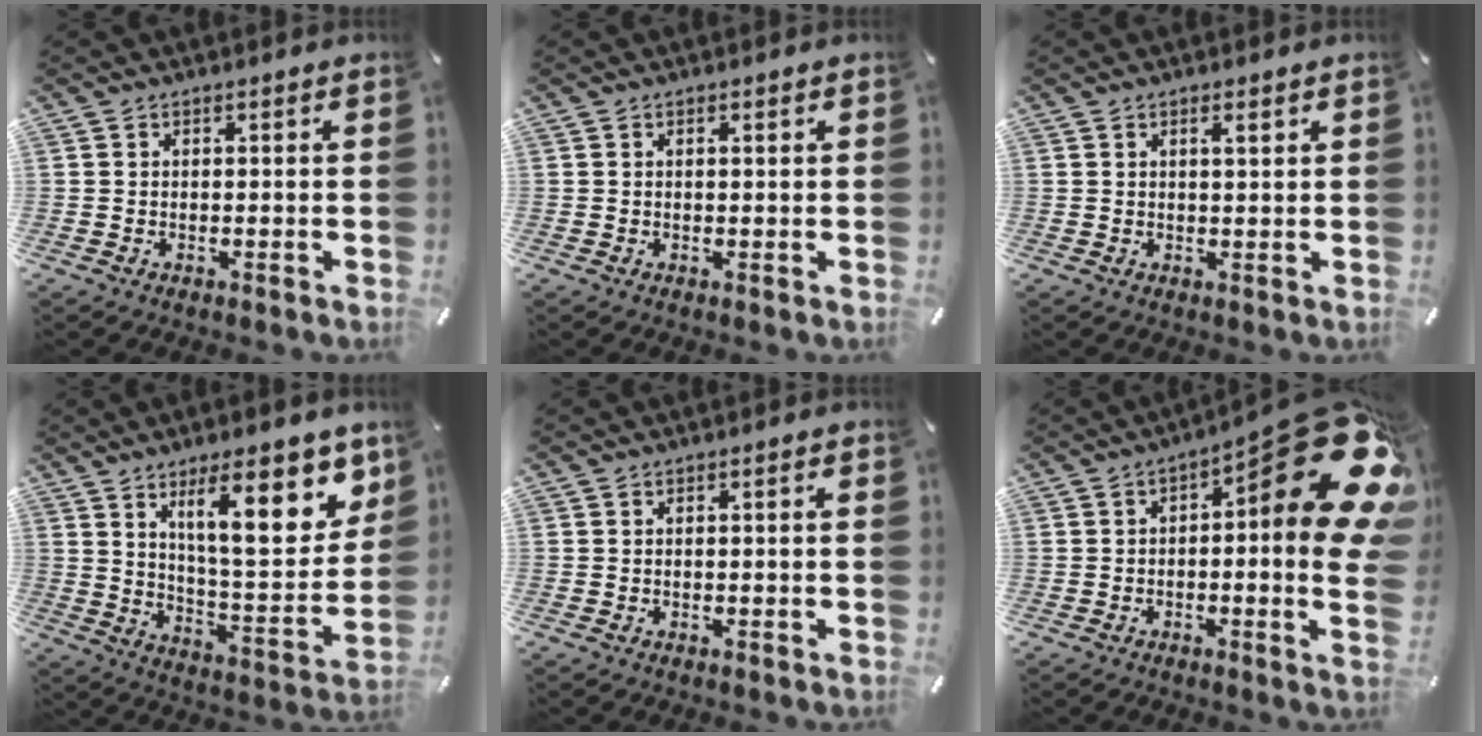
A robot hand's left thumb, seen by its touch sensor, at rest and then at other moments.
{"total": 1.0, "force": [0.3, 0.2, 0.9], "torque": [-0.009, -0.002, 0.002]}
{"total": 2.4, "force": [1.1, 0.4, 2.1], "torque": [-0.034, -0.001, 0.014]}
{"total": 19.9, "force": [10.4, 6.8, 15.6], "torque": [-0.217, -0.057, 0.160]}
{"total": 1.2, "force": [-0.1, 0.1, 1.2], "torque": [-0.020, -0.002, -0.001]}
{"total": 23.5, "force": [7.5, 6.6, 21.3], "torque": [-0.258, -0.085, 0.132]}